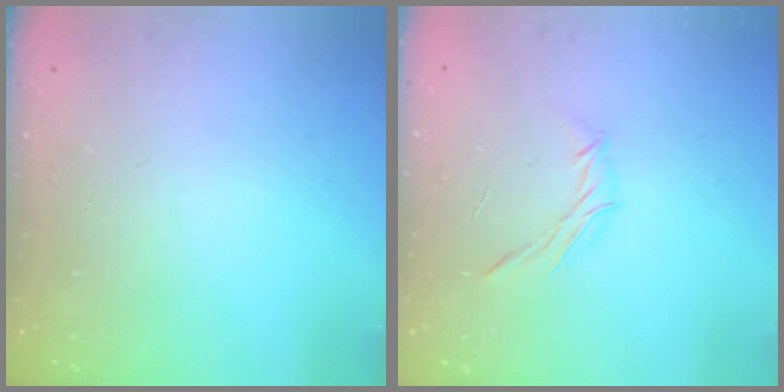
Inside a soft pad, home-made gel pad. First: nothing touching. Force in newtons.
{"total": 4.5, "press": 4.3, "slide": 1.1}